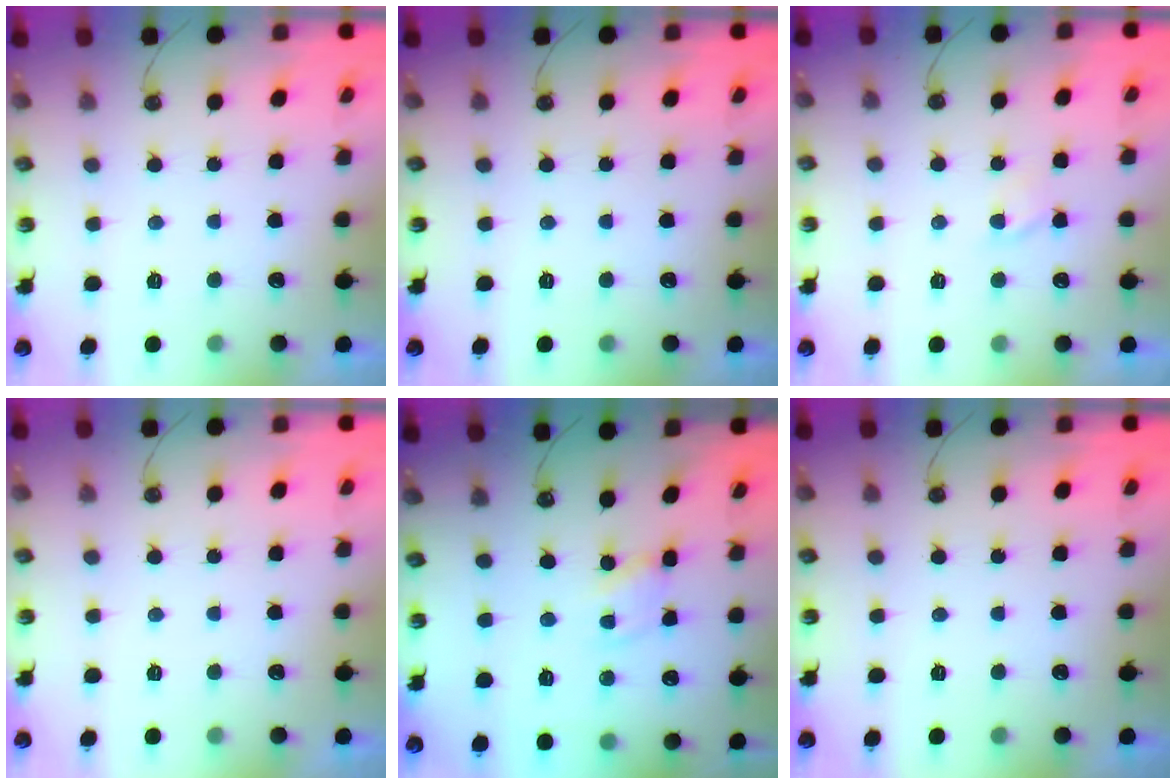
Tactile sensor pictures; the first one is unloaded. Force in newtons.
{"total": 0.0}
{"total": 1.4, "press": 1.4, "slide": 0.2}
{"total": 0.0}
{"total": 1.8, "press": 1.8, "slide": 0.1}
{"total": 0.0}